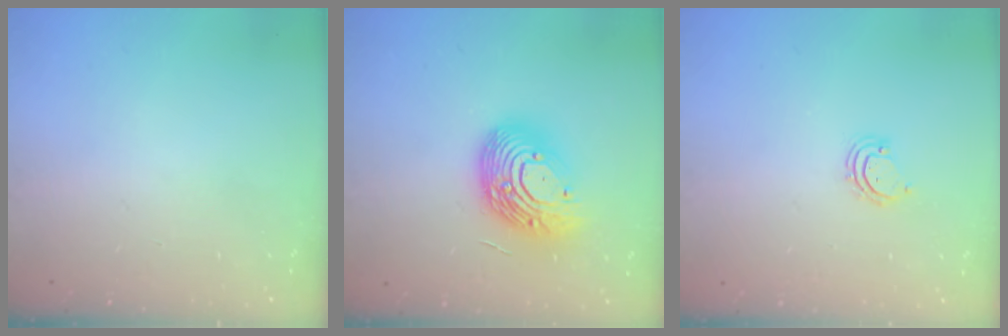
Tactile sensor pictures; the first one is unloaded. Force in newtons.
{"total": 17.8, "press": 17.7, "slide": 1.4}
{"total": 3.7, "press": 3.6, "slide": 0.5}